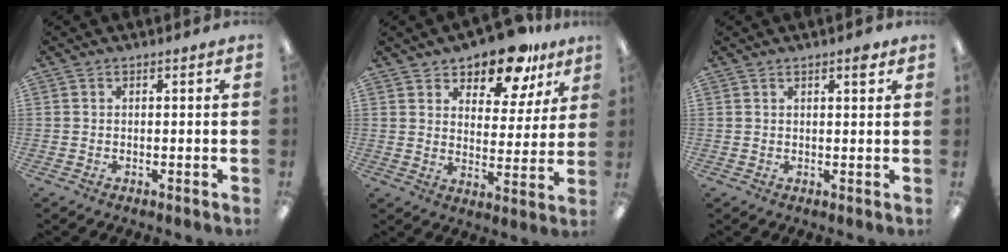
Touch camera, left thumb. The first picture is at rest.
{"total": 13.6, "force": [11.1, 5.7, 5.4], "torque": [-0.085, -0.073, 0.199]}
{"total": 2.6, "force": [1.8, 0.6, 1.8], "torque": [-0.022, -0.004, 0.027]}